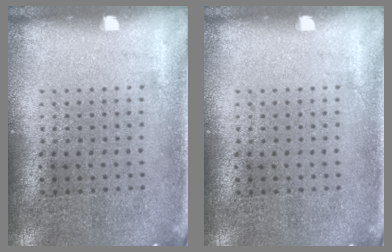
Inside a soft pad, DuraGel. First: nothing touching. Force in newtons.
{"total": 0.0}